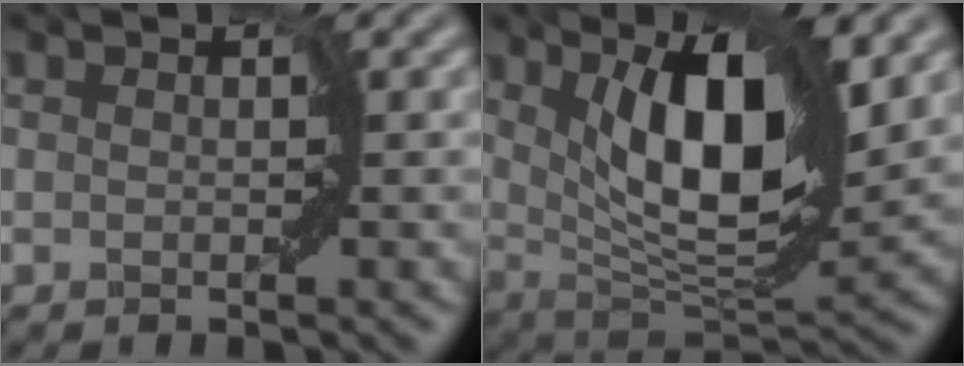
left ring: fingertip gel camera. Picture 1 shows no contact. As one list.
[{"total": 9.5, "force": [3.3, 3.0, 8.4], "torque": [-0.130, -0.012, 0.058]}]